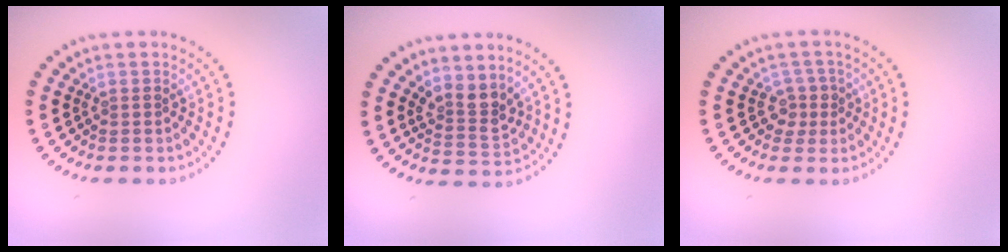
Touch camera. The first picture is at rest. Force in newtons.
{"total": 2.7, "press": 2.2, "slide": 1.6}
{"total": 1.9, "press": 1.5, "slide": 1.1}